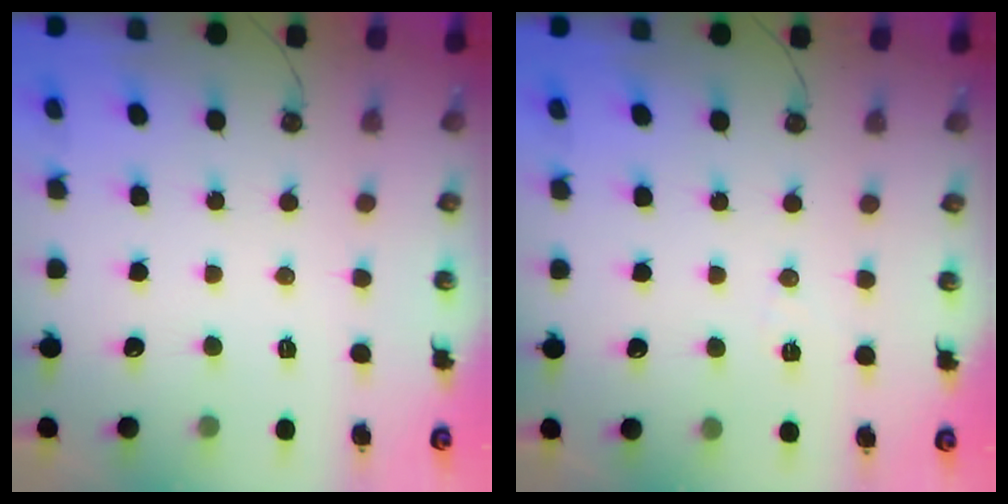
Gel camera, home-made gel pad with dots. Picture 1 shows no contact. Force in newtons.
{"total": 4.5, "press": 3.8, "slide": 2.4}